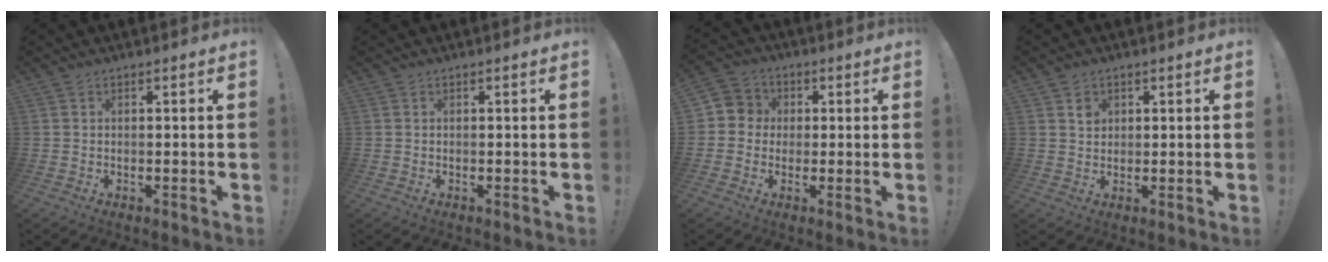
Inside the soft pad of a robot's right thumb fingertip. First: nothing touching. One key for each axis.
{"total": 0.0}
{"total": 5.7, "fx": -0.4, "fy": 5.6, "fz": 1.0, "tx": -0.009, "ty": 0.016, "tz": -0.006}
{"total": 2.7, "fx": 1.3, "fy": 2.2, "fz": 0.6, "tx": 0.004, "ty": -0.006, "tz": 0.020}